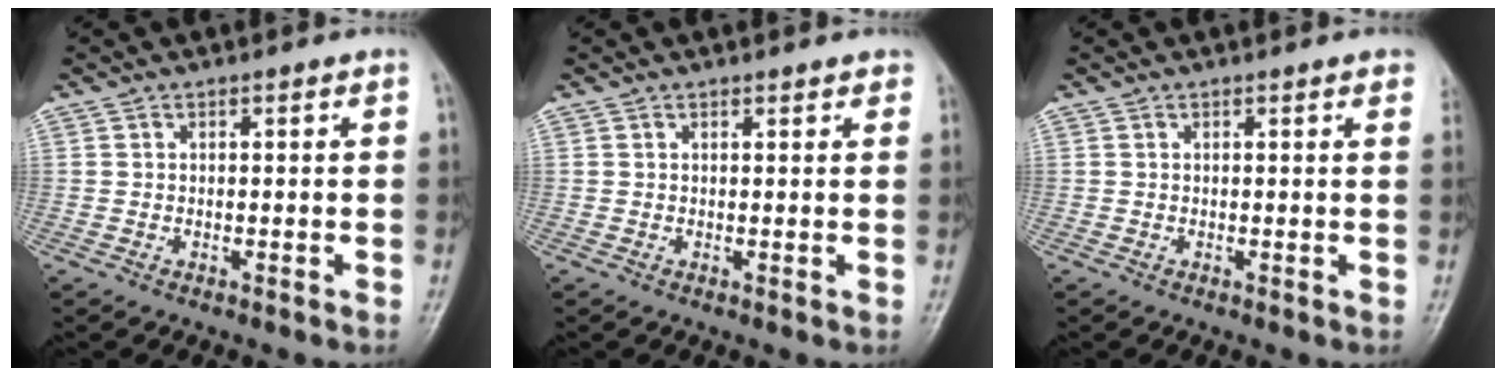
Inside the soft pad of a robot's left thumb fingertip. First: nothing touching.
{"total": 1.6, "force": [1.3, 0.6, 0.7], "torque": [0.000, -0.002, 0.012]}
{"total": 2.6, "force": [1.9, 0.5, 1.7], "torque": [-0.013, 0.002, 0.014]}